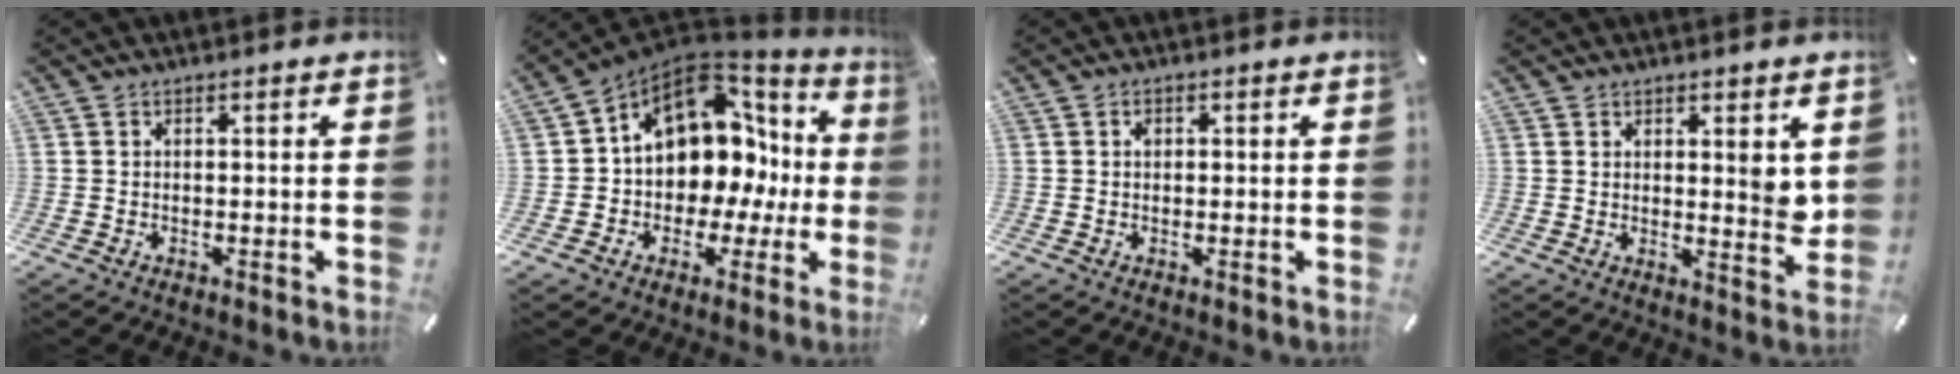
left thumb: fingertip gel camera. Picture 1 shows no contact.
{"total": 12.7, "force": [3.8, 9.9, 7.0], "torque": [-0.110, -0.041, 0.067]}
{"total": 1.1, "force": [0.2, 1.0, 0.5], "torque": [-0.003, 0.001, 0.001]}
{"total": 4.9, "force": [2.5, 2.8, 3.2], "torque": [-0.026, -0.017, 0.040]}